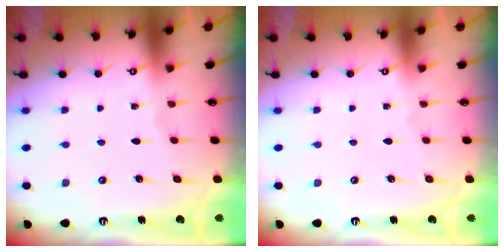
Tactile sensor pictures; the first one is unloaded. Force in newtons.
{"total": 0.0}